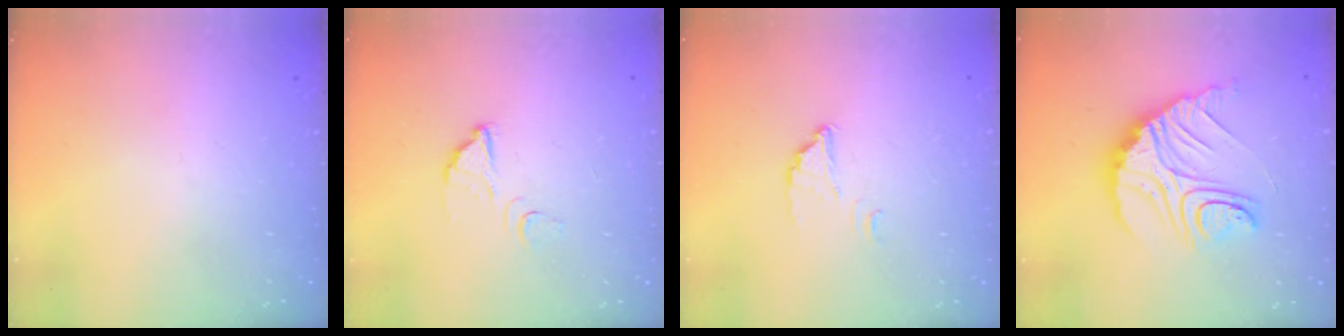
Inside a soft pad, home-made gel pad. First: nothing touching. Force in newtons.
{"total": 3.9, "press": 3.9, "slide": 0.3}
{"total": 2.7, "press": 2.7, "slide": 0.1}
{"total": 15.4, "press": 15.3, "slide": 1.1}